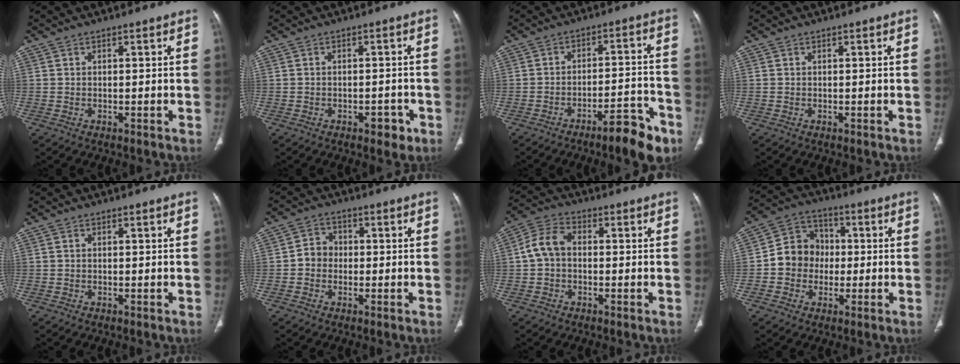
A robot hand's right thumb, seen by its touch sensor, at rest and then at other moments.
{"total": 3.1, "force": [-1.7, 1.7, 2.0], "torque": [-0.014, 0.008, -0.018]}
{"total": 9.9, "force": [-6.6, 2.4, 7.0], "torque": [-0.088, 0.050, -0.094]}
{"total": 0.0}
{"total": 0.0}
{"total": 3.9, "force": [-0.6, 3.5, 1.6], "torque": [-0.010, 0.013, -0.018]}
{"total": 6.2, "force": [-0.2, 4.4, 4.3], "torque": [-0.081, 0.020, -0.014]}
{"total": 9.8, "force": [-0.8, 8.8, 4.1], "torque": [-0.036, 0.029, -0.026]}